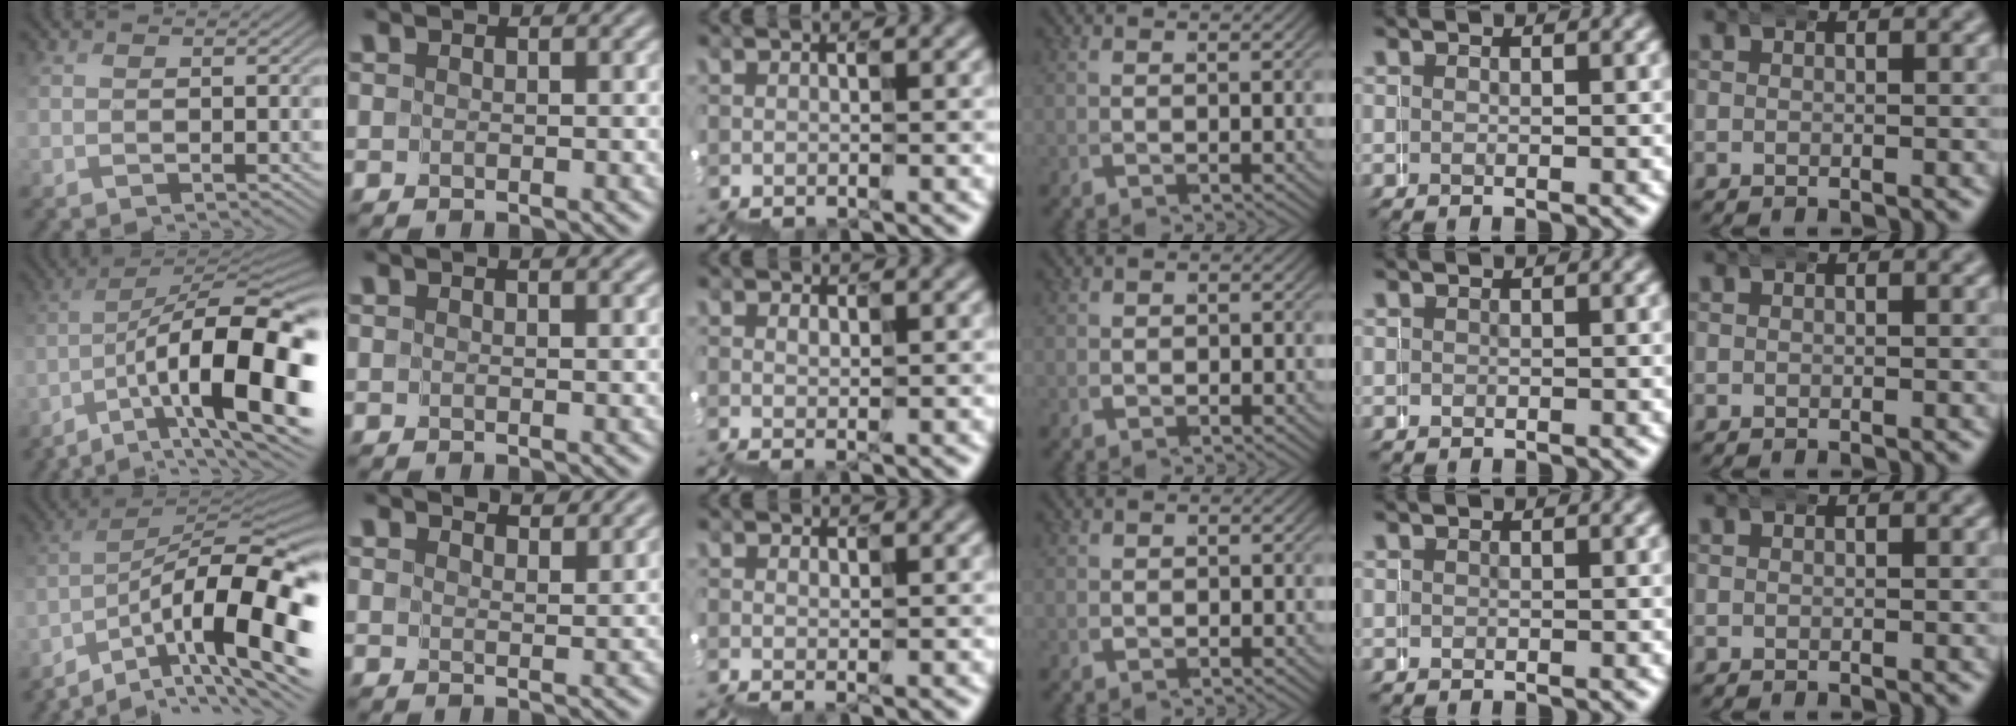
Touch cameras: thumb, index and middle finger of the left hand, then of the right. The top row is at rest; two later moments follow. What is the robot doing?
{"motion": "wrap", "object": "duck tape"}